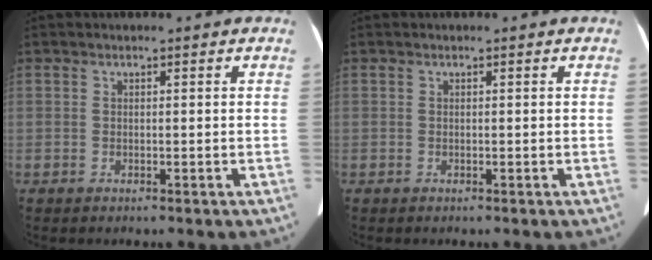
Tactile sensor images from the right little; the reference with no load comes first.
{"total": 0.0}